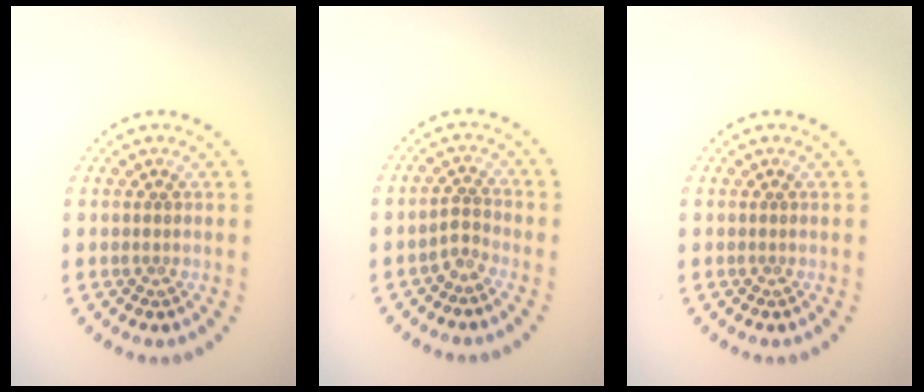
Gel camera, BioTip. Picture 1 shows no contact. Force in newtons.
{"total": 1.6, "press": 1.0, "slide": 1.2}
{"total": 0.0}